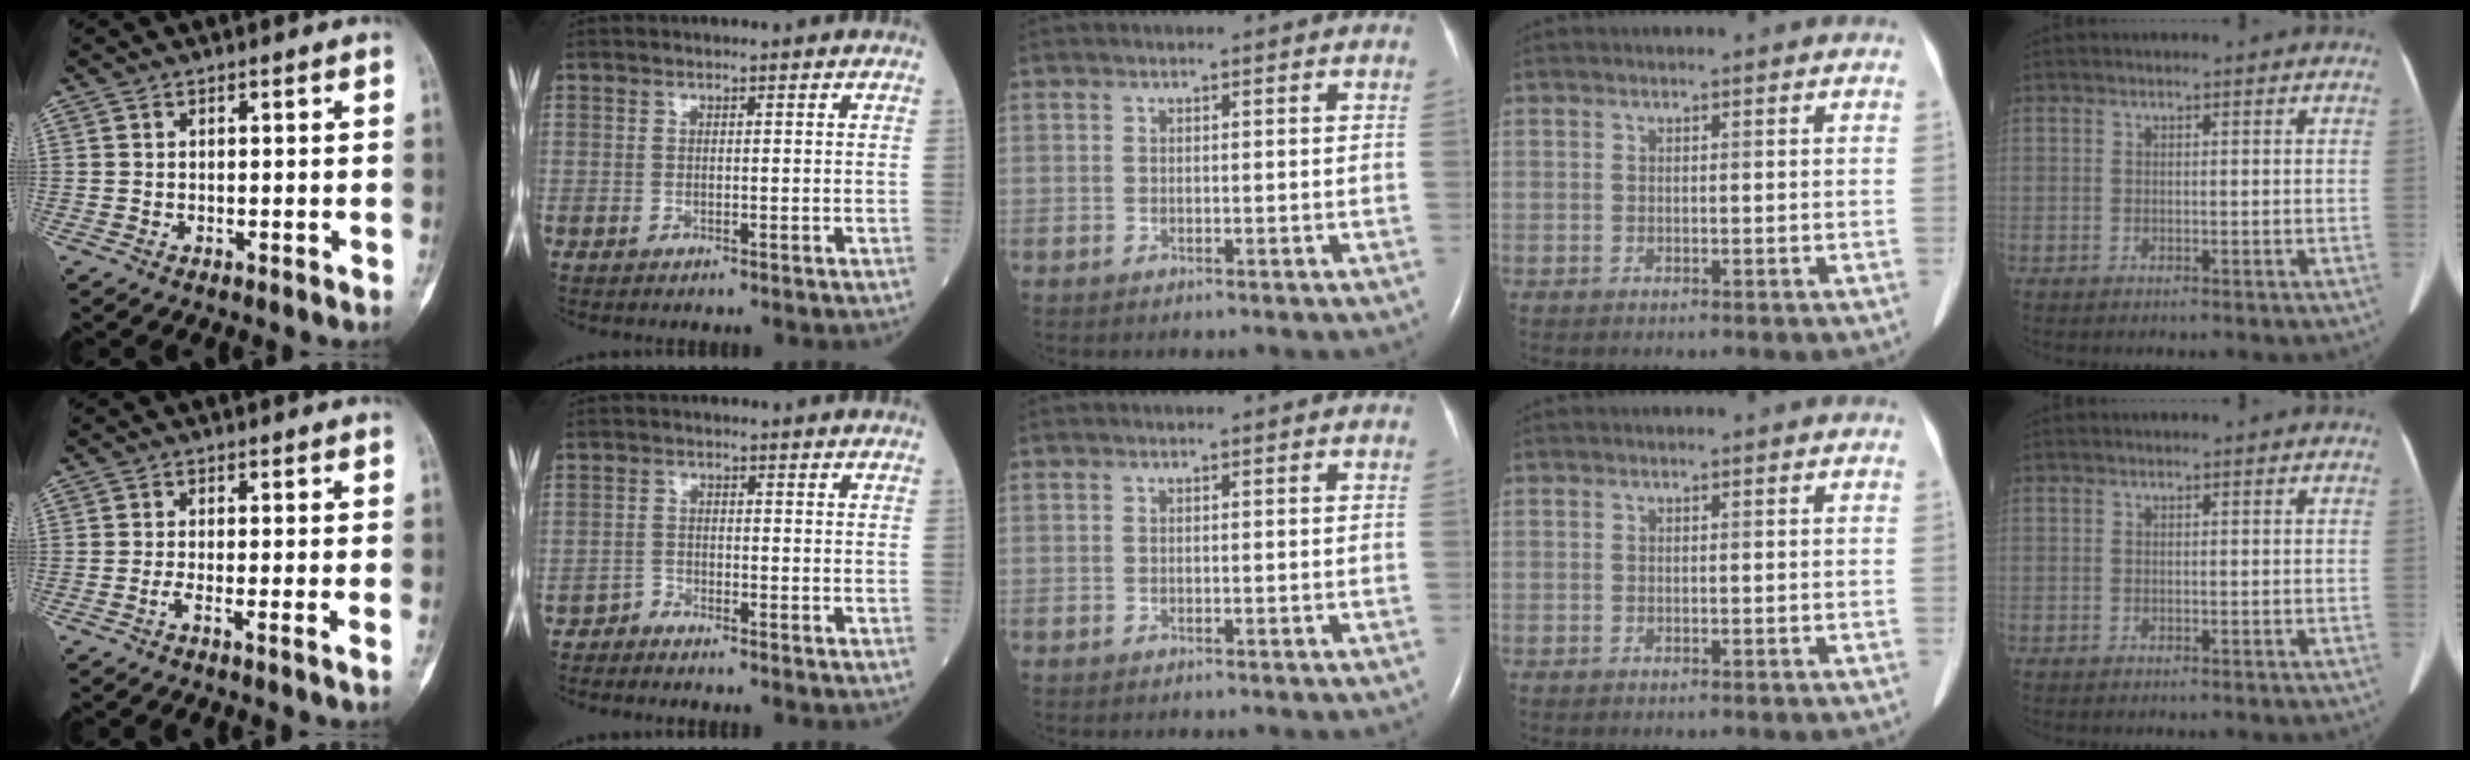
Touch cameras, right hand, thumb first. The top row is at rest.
{"thumb": {"total": 1.4, "force": [-0.5, -0.6, 1.1], "torque": [-0.034, -0.006, -0.018]}, "index": {"total": 1.5, "force": [-1.4, 0.0, -0.4], "torque": [0.014, -0.003, -0.028]}}